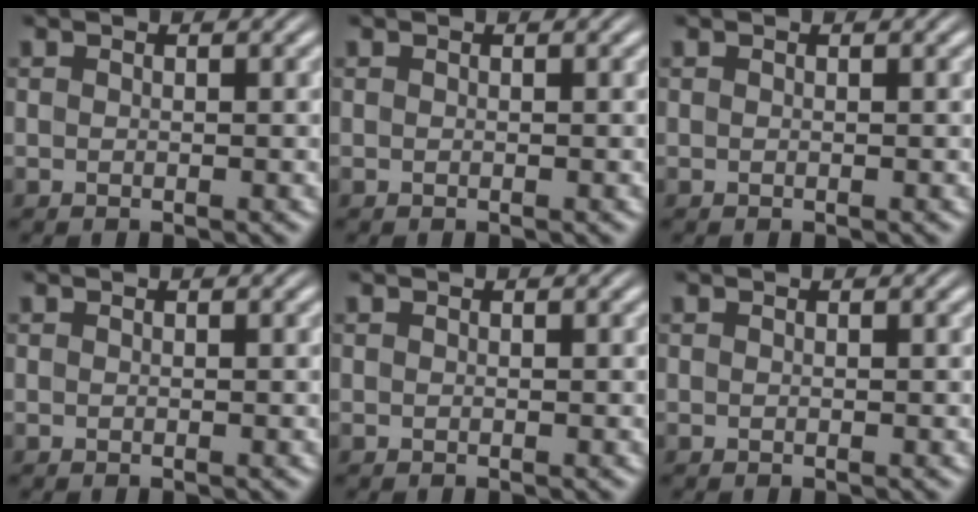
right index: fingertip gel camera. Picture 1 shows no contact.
{"total": 0.0}
{"total": 0.0}
{"total": 0.0}
{"total": 0.0}
{"total": 0.0}